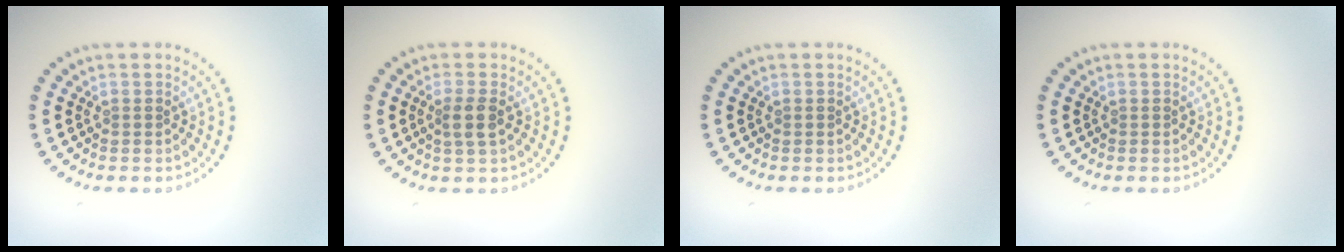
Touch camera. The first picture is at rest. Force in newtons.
{"total": 2.0, "press": 1.7, "slide": 0.9}
{"total": 0.0}
{"total": 0.0}